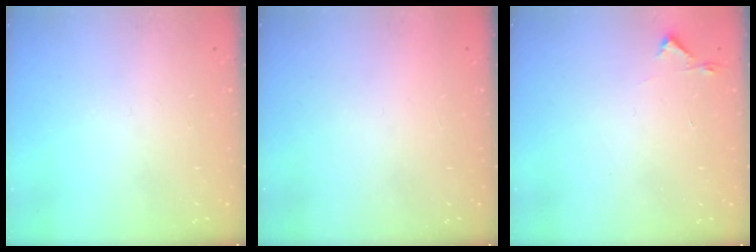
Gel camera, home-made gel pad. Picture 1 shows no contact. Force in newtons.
{"total": 1.6, "press": 1.6, "slide": 0.1}
{"total": 2.7, "press": 2.6, "slide": 0.4}